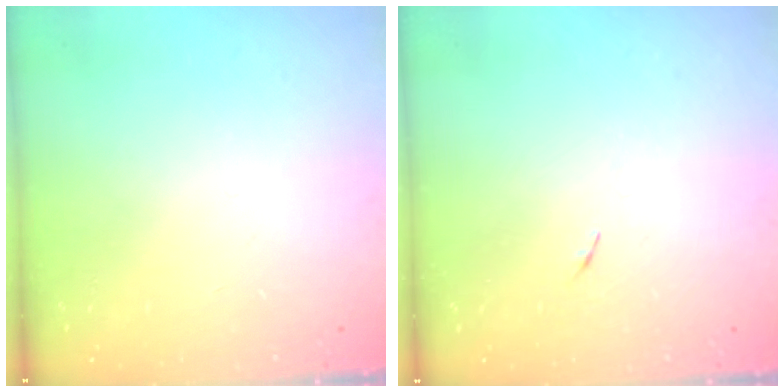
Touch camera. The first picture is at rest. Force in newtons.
{"total": 3.2, "press": 3.1, "slide": 0.4}